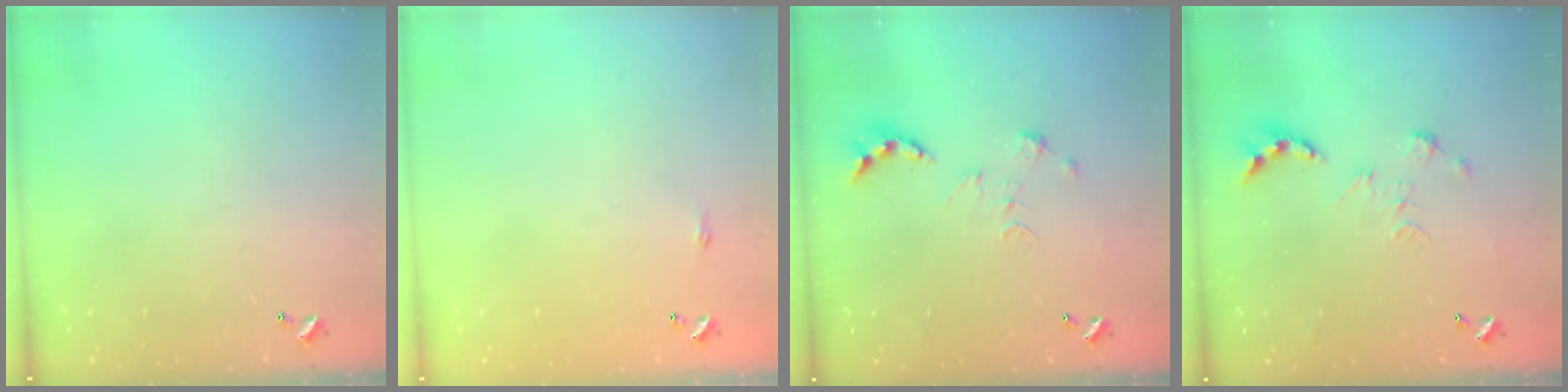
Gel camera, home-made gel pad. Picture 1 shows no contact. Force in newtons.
{"total": 2.2, "press": 2.1, "slide": 0.4}
{"total": 0.0}
{"total": 0.0}